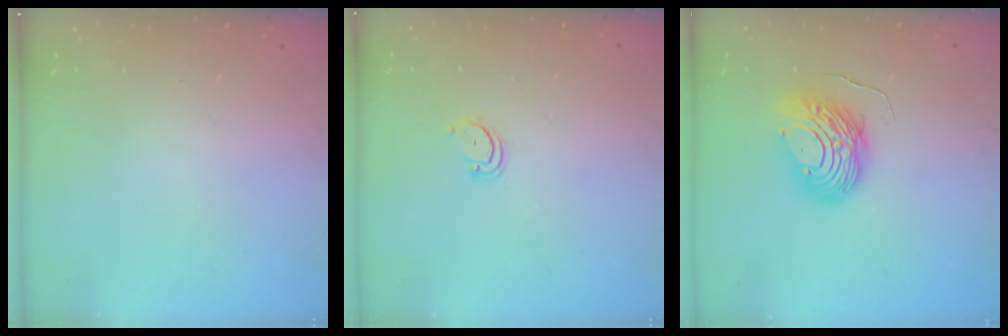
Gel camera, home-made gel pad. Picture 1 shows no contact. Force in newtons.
{"total": 3.4, "press": 3.4, "slide": 0.2}
{"total": 10.4, "press": 10.3, "slide": 1.1}